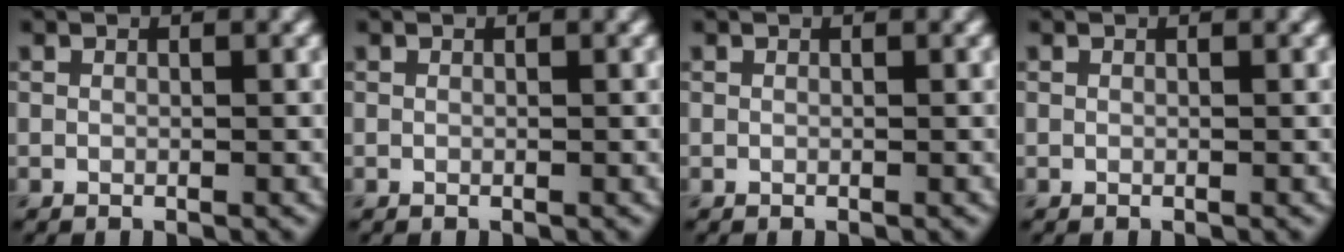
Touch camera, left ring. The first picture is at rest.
{"total": 0.0}
{"total": 0.0}
{"total": 0.0}